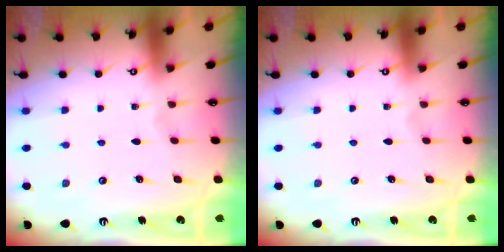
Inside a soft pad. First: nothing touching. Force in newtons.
{"total": 0.0}